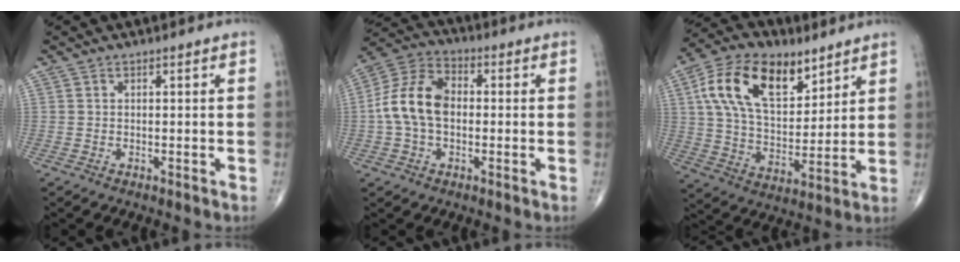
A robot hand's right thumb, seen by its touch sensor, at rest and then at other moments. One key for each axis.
{"total": 11.9, "fx": -0.4, "fy": 7.9, "fz": 8.8, "tx": -0.168, "ty": 0.033, "tz": -0.017}
{"total": 19.2, "fx": 8.9, "fy": 10.7, "fz": 13.3, "tx": -0.211, "ty": -0.023, "tz": 0.161}